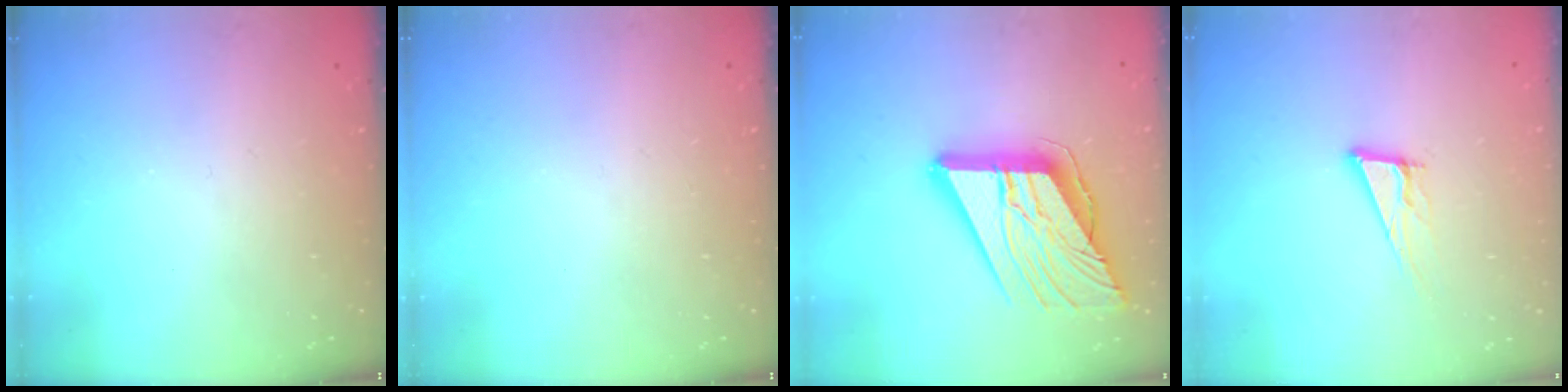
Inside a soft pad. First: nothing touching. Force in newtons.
{"total": 0.0}
{"total": 24.5, "press": 24.3, "slide": 3.0}
{"total": 8.6, "press": 8.3, "slide": 2.4}